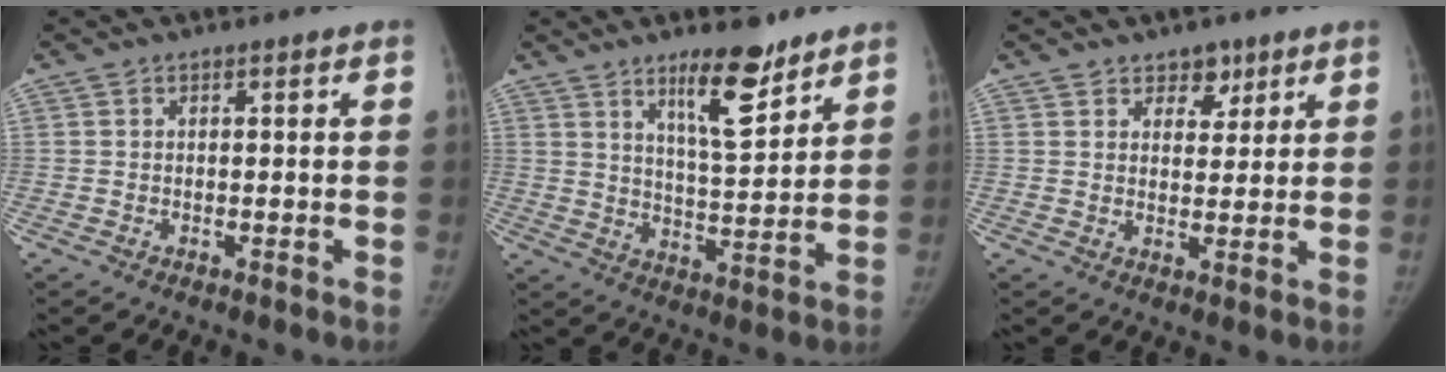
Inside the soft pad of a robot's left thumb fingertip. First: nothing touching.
{"total": 10.7, "force": [7.4, 3.0, 7.2], "torque": [-0.095, -0.057, 0.124]}
{"total": 4.2, "force": [2.8, 2.7, 1.6], "torque": [0.007, -0.017, 0.043]}